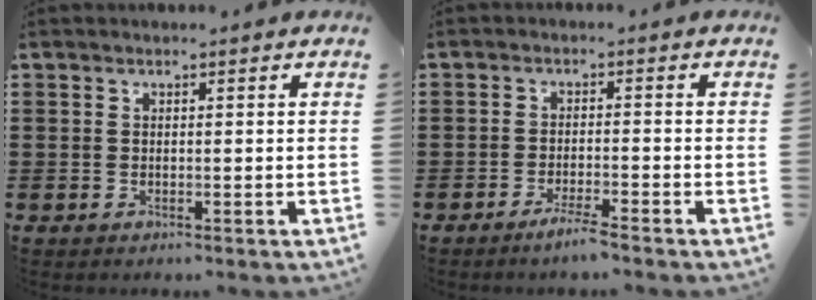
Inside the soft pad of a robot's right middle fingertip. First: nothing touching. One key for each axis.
{"total": 3.0, "fx": -2.4, "fy": -0.1, "fz": 1.7, "tx": -0.026, "ty": 0.002, "tz": -0.043}